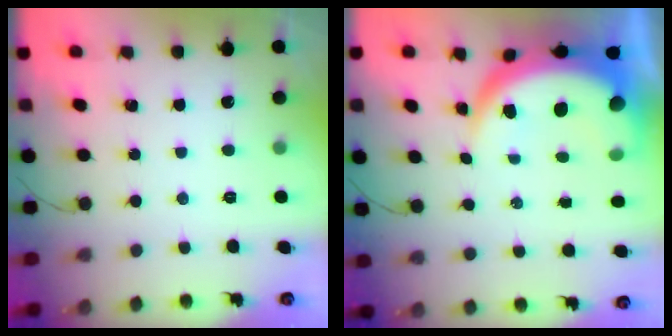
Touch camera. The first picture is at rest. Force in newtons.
{"total": 13.1, "press": 13.0, "slide": 1.4}